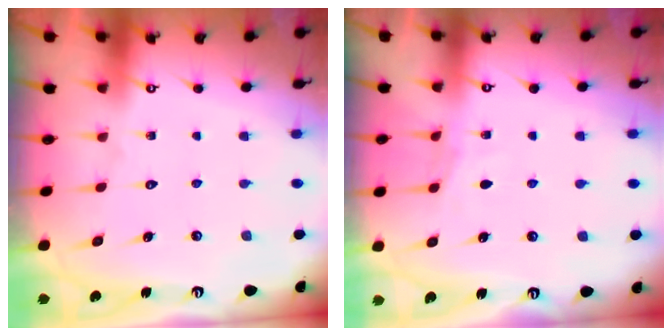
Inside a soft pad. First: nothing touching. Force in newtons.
{"total": 3.5, "press": 3.5, "slide": 0.4}